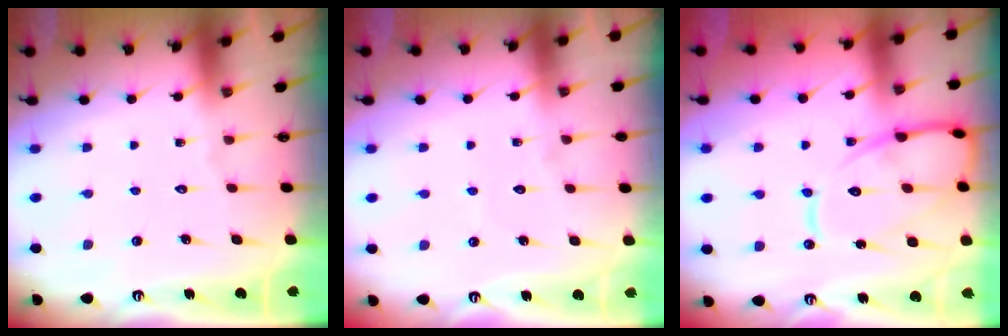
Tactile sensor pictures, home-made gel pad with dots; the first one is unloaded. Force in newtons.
{"total": 2.9, "press": 2.9, "slide": 0.3}
{"total": 13.5, "press": 13.5, "slide": 1.3}